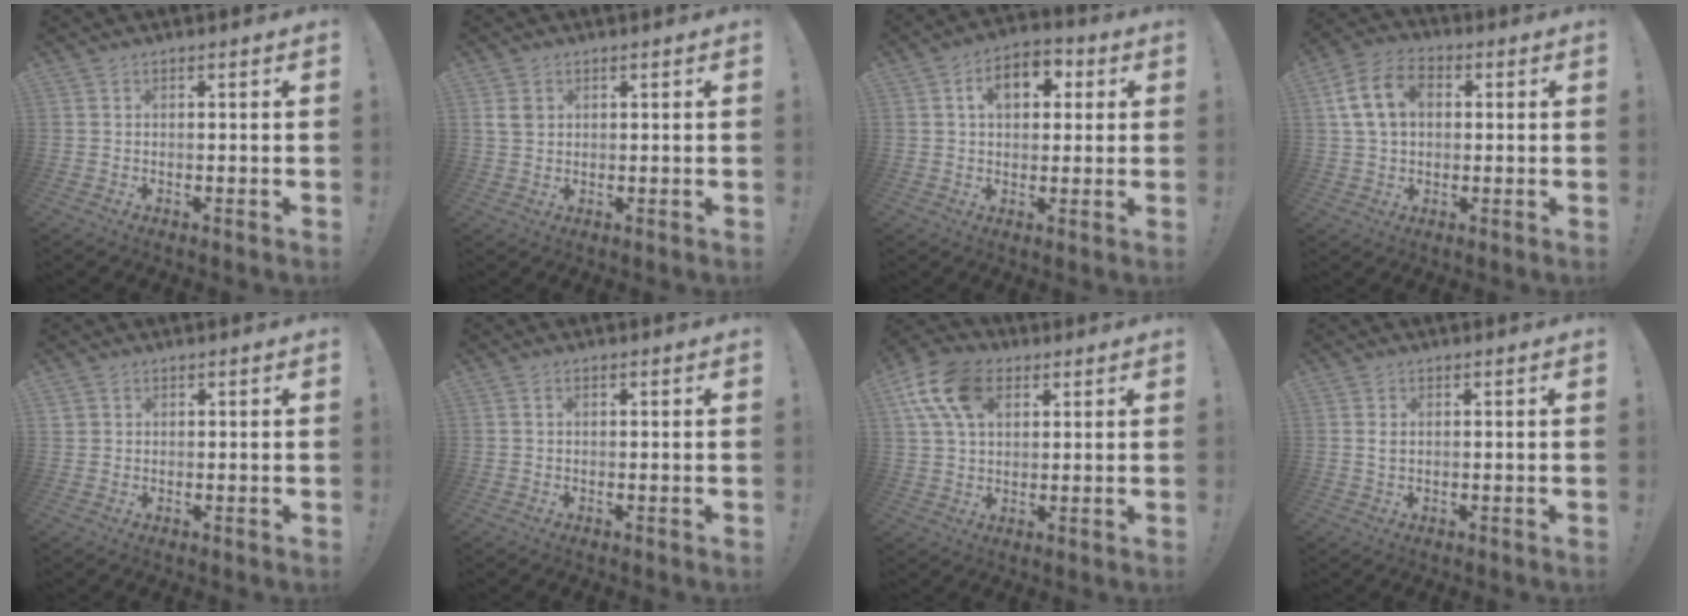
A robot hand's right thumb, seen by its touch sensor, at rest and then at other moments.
{"total": 3.4, "force": [1.3, 2.6, 1.7], "torque": [-0.024, 0.001, 0.023]}
{"total": 9.5, "force": [2.5, 6.7, 6.3], "torque": [-0.084, 0.008, 0.042]}
{"total": 12.6, "force": [3.1, 8.9, 8.3], "torque": [-0.155, 0.009, 0.061]}
{"total": 1.4, "force": [0.9, 1.1, 0.3], "torque": [-0.002, -0.002, 0.016]}
{"total": 0.8, "force": [0.2, 0.7, 0.4], "torque": [-0.003, 0.002, 0.003]}
{"total": 14.9, "force": [5.8, 9.7, 9.6], "torque": [-0.172, -0.010, 0.110]}
{"total": 1.5, "force": [0.5, 0.9, 1.1], "torque": [-0.017, 0.000, 0.007]}